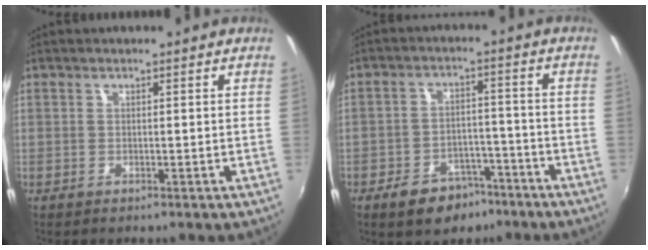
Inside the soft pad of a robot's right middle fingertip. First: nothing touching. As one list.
[{"total": 9.0, "force": [-6.2, 5.2, 3.9], "torque": [-0.089, 0.019, -0.082]}]